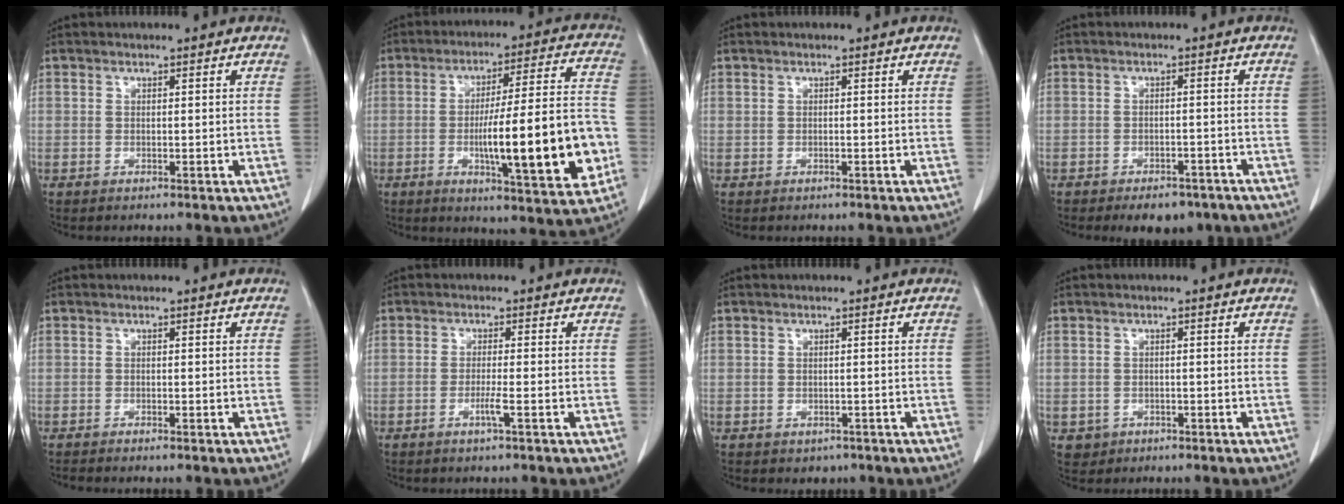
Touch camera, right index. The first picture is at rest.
{"total": 19.4, "force": [-4.2, 2.4, 18.8], "torque": [-0.259, 0.013, -0.052]}
{"total": 0.0}
{"total": 5.4, "force": [-4.1, 2.8, 2.2], "torque": [-0.021, 0.004, -0.051]}
{"total": 2.2, "force": [-1.8, -0.1, 1.1], "torque": [-0.013, -0.001, -0.024]}
{"total": 1.9, "force": [-0.8, -0.4, 1.7], "torque": [-0.031, -0.002, -0.016]}
{"total": 1.7, "force": [-0.9, 1.4, 0.3], "torque": [-0.004, 0.003, -0.006]}
{"total": 2.0, "force": [-0.8, 1.8, 0.2], "torque": [-0.002, 0.007, -0.009]}